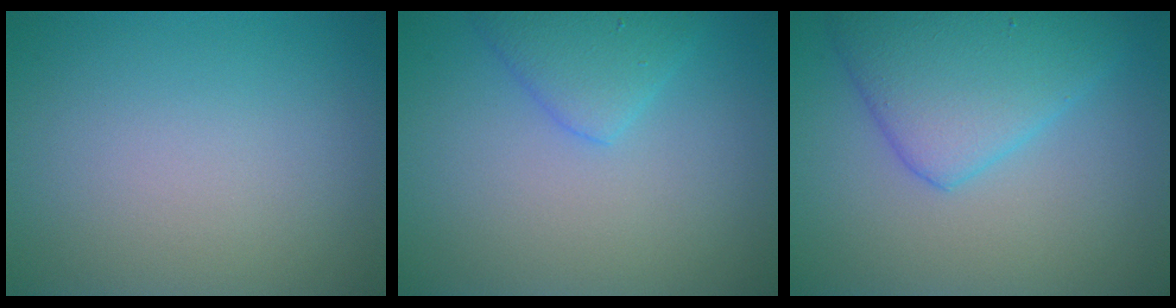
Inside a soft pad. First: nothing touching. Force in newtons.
{"total": 2.8, "press": 2.8, "slide": 0.2}
{"total": 4.1, "press": 4.1, "slide": 0.2}